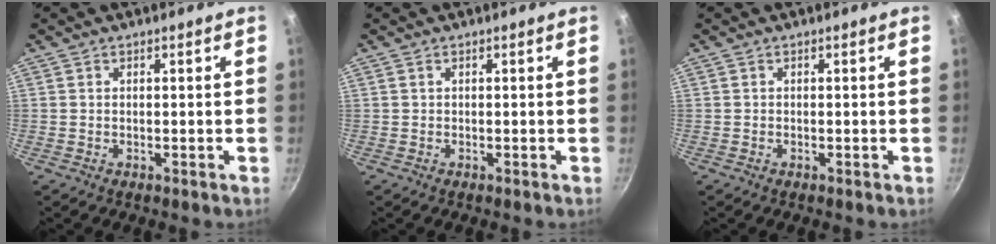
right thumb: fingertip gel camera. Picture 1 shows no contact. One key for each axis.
{"total": 0.0}
{"total": 0.0}